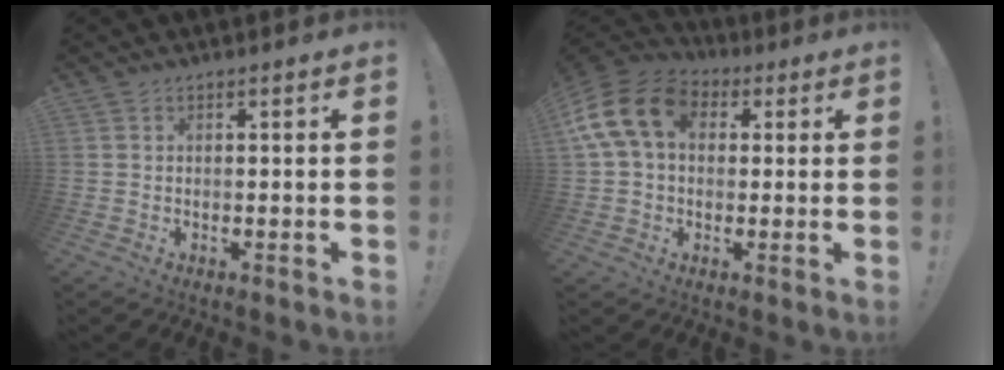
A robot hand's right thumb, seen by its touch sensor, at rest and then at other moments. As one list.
[{"total": 16.2, "force": [4.2, 11.6, 10.5], "torque": [-0.191, 0.008, 0.079]}]